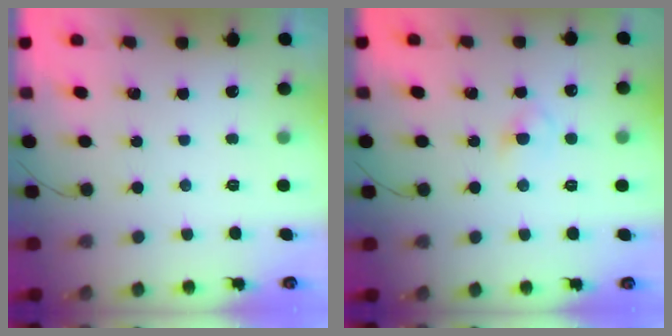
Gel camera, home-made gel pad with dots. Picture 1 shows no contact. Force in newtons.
{"total": 2.9, "press": 2.7, "slide": 1.2}